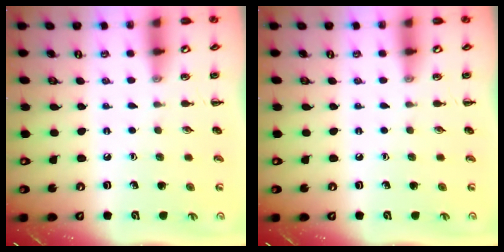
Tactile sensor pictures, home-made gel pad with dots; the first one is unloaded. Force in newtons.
{"total": 0.0}